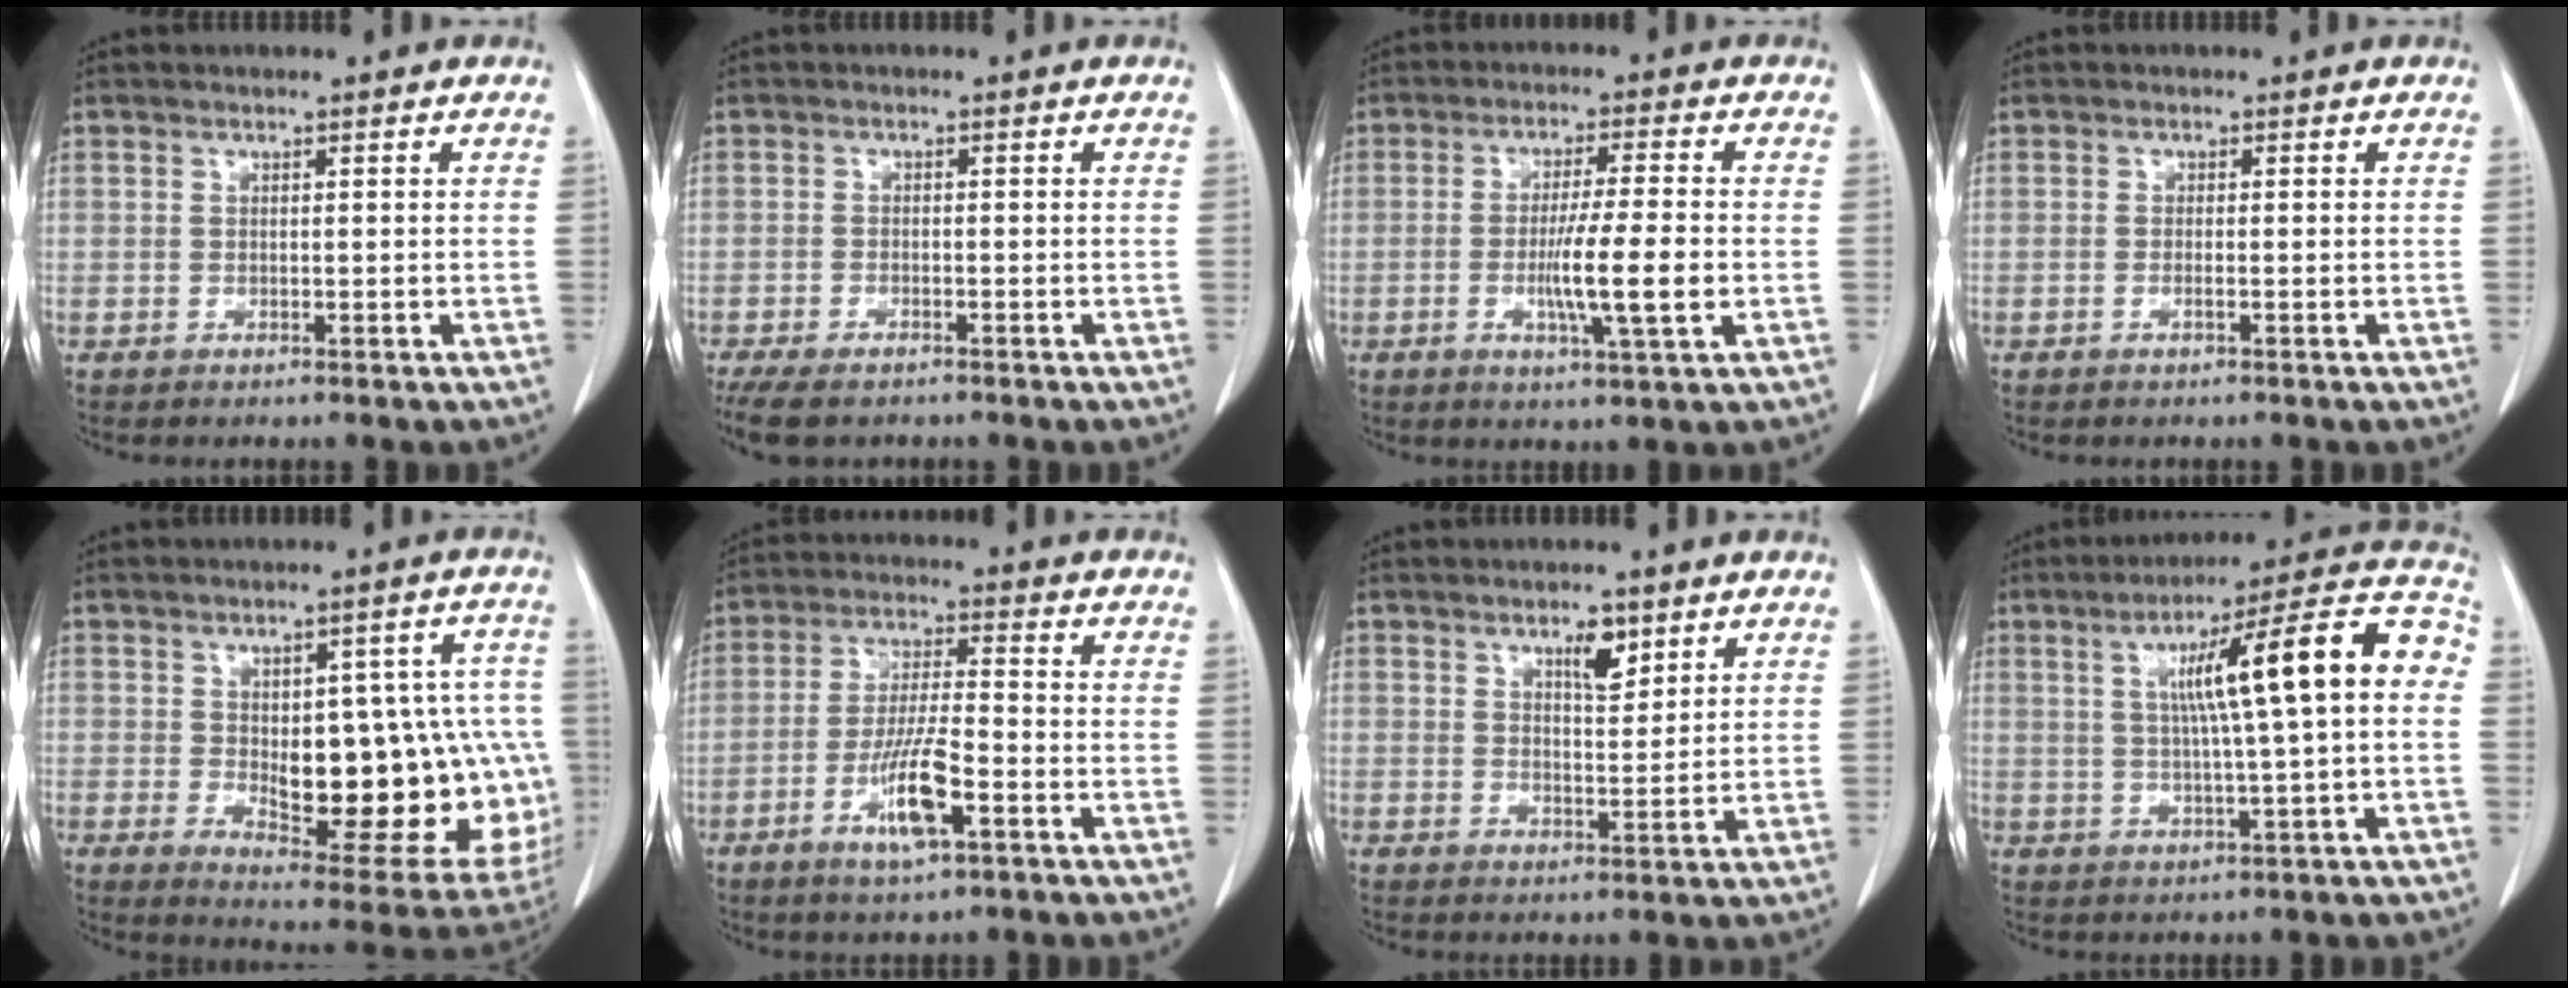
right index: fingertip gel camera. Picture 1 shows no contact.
{"total": 7.6, "force": [-5.7, 3.2, 3.9], "torque": [-0.076, -0.010, -0.088]}
{"total": 8.6, "force": [-1.7, -0.2, 8.5], "torque": [-0.145, -0.013, -0.031]}
{"total": 0.7, "force": [-0.3, 0.0, 0.7], "torque": [-0.015, 0.000, -0.005]}
{"total": 23.0, "force": [-1.7, 9.0, 21.1], "torque": [-0.200, 0.020, 0.012]}
{"total": 9.1, "force": [-3.9, 1.3, 8.1], "torque": [-0.157, -0.007, -0.070]}
{"total": 4.2, "force": [2.7, 1.4, 3.0], "torque": [-0.047, -0.003, 0.045]}
{"total": 15.8, "force": [2.3, 1.0, 15.6], "torque": [-0.222, 0.034, 0.030]}